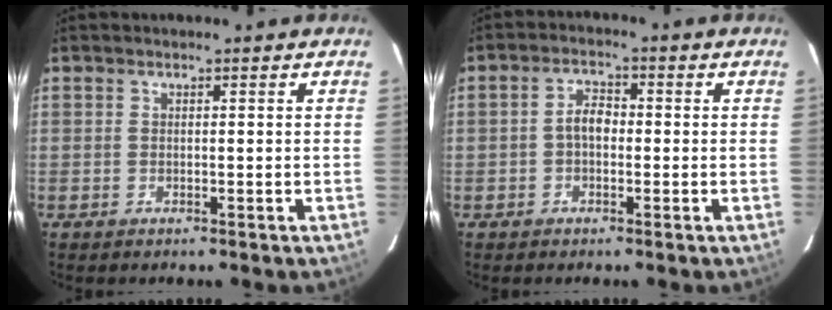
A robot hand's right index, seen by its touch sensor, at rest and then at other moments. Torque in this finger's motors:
{"motor_torque": [0.34, -0.03, 0.18, 0.04]}